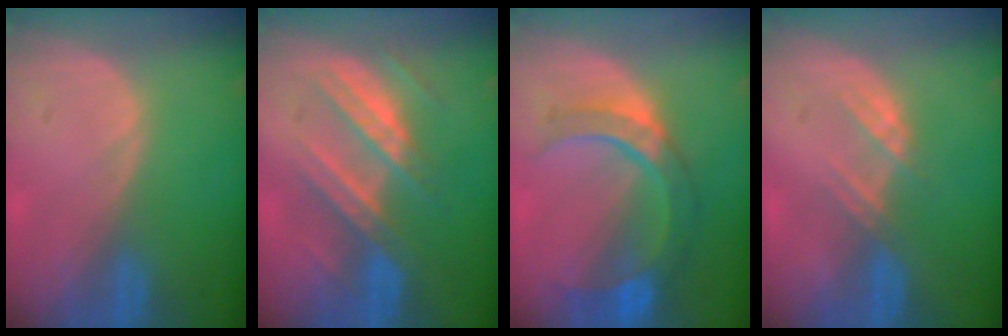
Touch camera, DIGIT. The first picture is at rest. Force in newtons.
{"total": 7.2, "press": 7.1, "slide": 0.9}
{"total": 8.5, "press": 8.1, "slide": 2.7}
{"total": 3.0, "press": 2.9, "slide": 0.7}